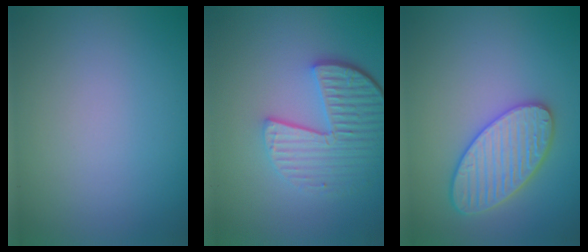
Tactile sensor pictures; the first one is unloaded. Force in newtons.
{"total": 5.6, "press": 4.1, "slide": 3.7}
{"total": 4.3, "press": 4.1, "slide": 1.3}